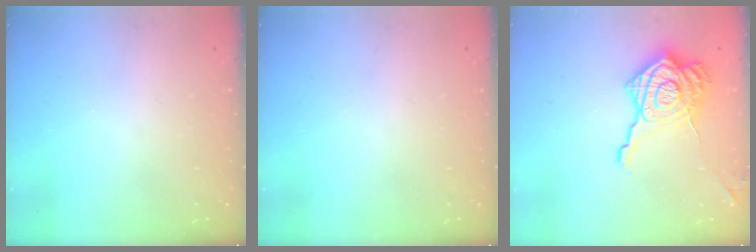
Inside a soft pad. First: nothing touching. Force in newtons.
{"total": 0.0}
{"total": 19.1, "press": 19.1, "slide": 1.2}